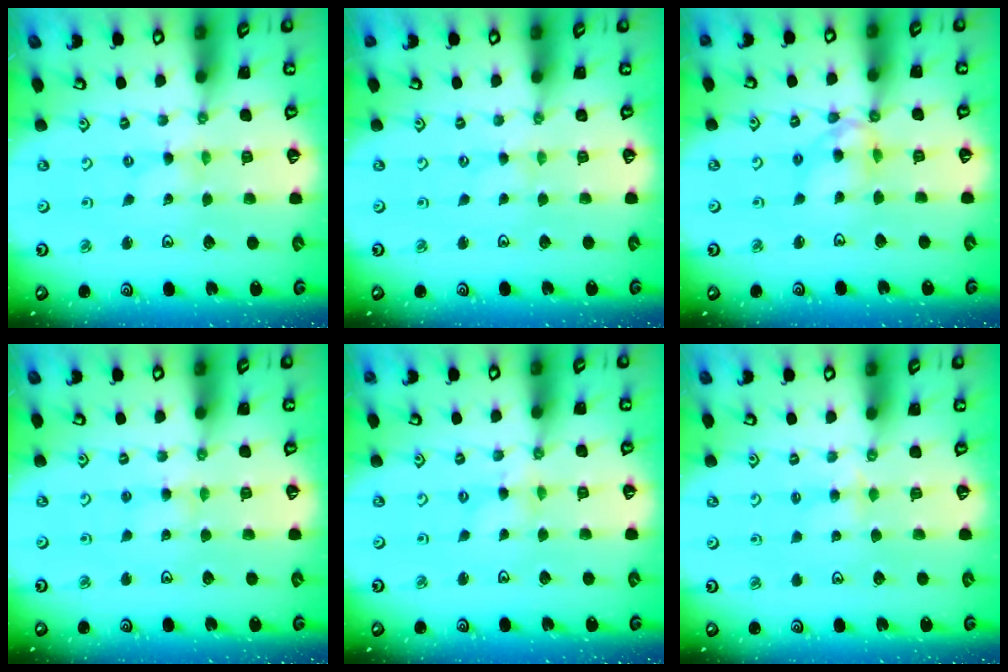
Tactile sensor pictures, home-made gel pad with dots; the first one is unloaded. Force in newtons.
{"total": 0.0}
{"total": 9.6, "press": 9.6, "slide": 1.0}
{"total": 2.9, "press": 2.9, "slide": 0.3}
{"total": 1.6, "press": 1.6, "slide": 0.2}
{"total": 2.6, "press": 2.5, "slide": 0.4}